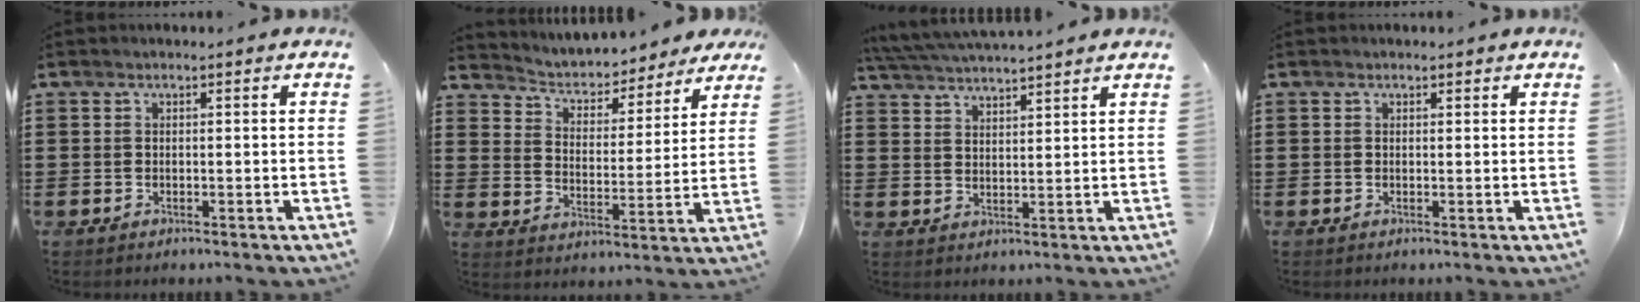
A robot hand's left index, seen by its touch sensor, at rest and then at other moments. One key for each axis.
{"total": 3.8, "fx": 3.6, "fy": 0.9, "fz": 0.4, "tx": -0.033, "ty": -0.026, "tz": 0.054}
{"total": 4.5, "fx": 4.5, "fy": -0.2, "fz": 0.6, "tx": -0.029, "ty": -0.021, "tz": 0.079}
{"total": 1.6, "fx": -0.6, "fy": 0.5, "fz": 1.4, "tx": -0.029, "ty": 0.004, "tz": -0.015}